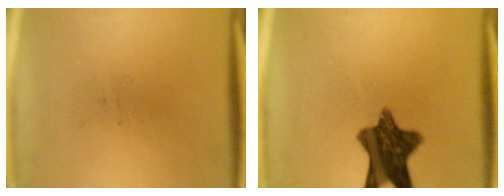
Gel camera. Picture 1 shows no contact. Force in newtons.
{"total": 10.7}